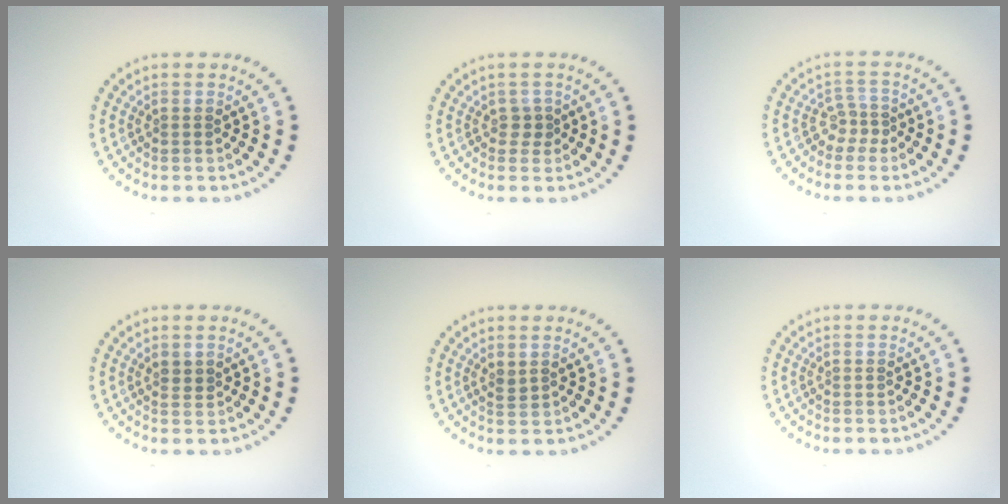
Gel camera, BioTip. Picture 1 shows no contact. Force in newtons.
{"total": 1.1, "press": 0.8, "slide": 0.7}
{"total": 1.7, "press": 1.2, "slide": 1.2}
{"total": 1.0, "press": 0.9, "slide": 0.5}
{"total": 0.8, "press": 0.7, "slide": 0.4}
{"total": 0.0}